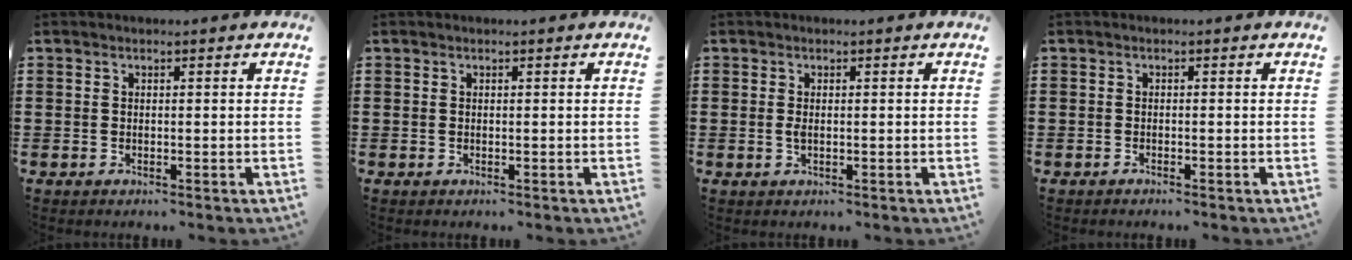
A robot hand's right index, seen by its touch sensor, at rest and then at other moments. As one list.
[{"total": 0.0}, {"total": 1.0, "force": [-0.1, 0.4, 1.0], "torque": [-0.020, -0.001, -0.001]}, {"total": 0.6, "force": [-0.6, -0.1, 0.1], "torque": [-0.005, -0.004, -0.011]}]